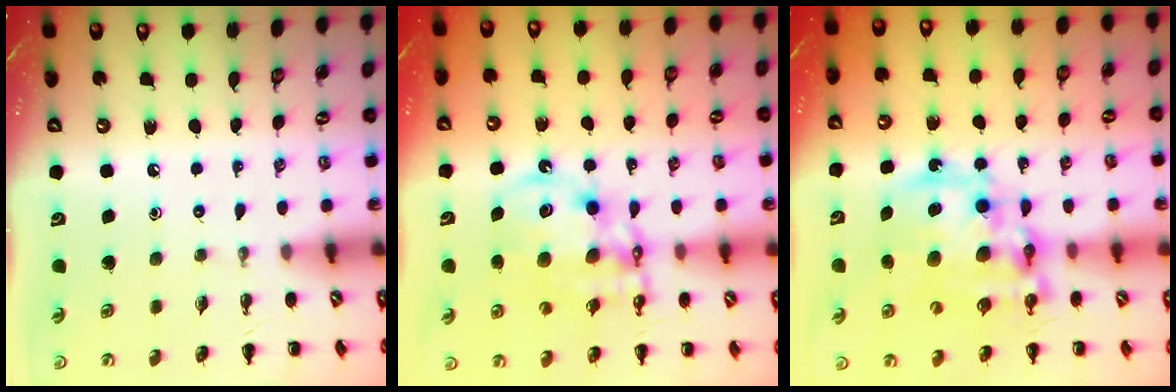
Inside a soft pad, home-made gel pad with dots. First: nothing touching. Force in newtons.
{"total": 13.3, "press": 12.7, "slide": 3.9}
{"total": 16.5, "press": 16.1, "slide": 3.6}